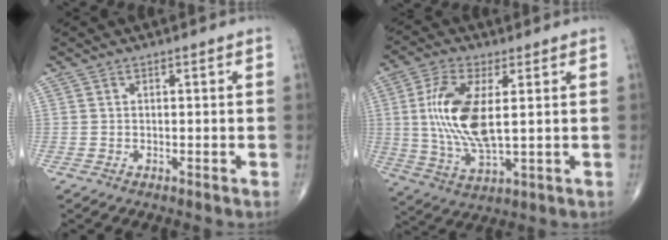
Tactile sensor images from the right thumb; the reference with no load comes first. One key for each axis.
{"total": 13.7, "fx": 1.9, "fy": 5.5, "fz": 12.4, "tx": -0.262, "ty": -0.014, "tz": 0.042}